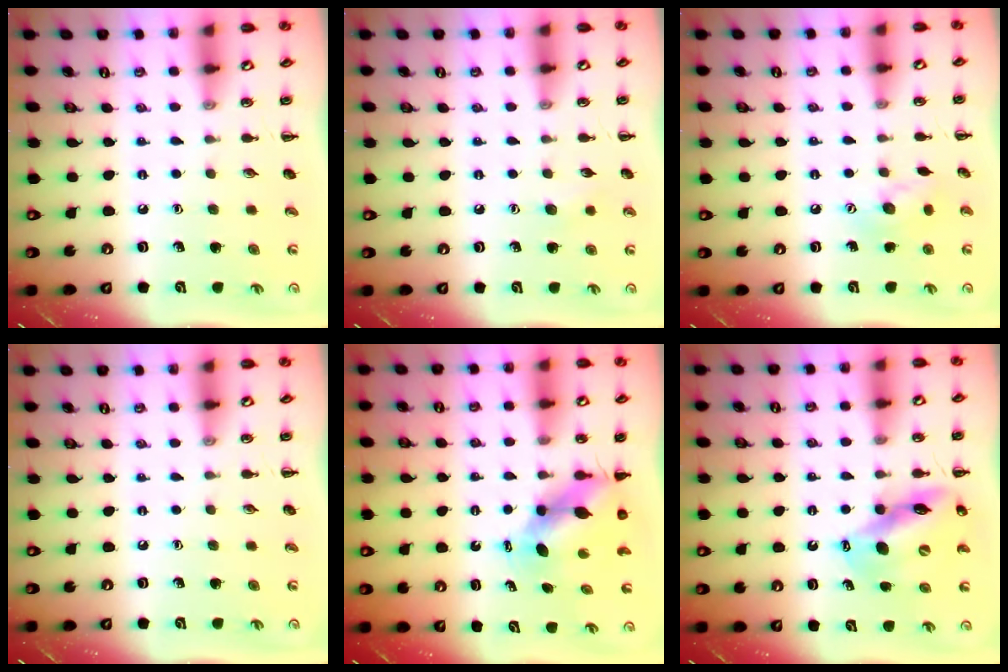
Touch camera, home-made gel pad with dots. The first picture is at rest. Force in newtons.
{"total": 4.6, "press": 4.5, "slide": 1.0}
{"total": 8.4, "press": 8.4, "slide": 0.8}
{"total": 0.0}
{"total": 6.7, "press": 6.7, "slide": 0.9}
{"total": 12.1, "press": 11.5, "slide": 3.5}